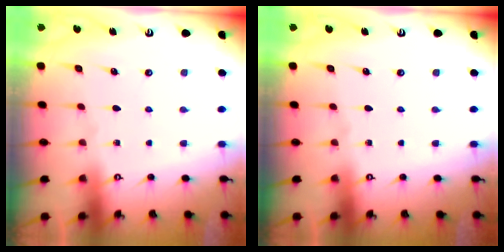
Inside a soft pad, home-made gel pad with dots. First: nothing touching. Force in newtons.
{"total": 0.0}